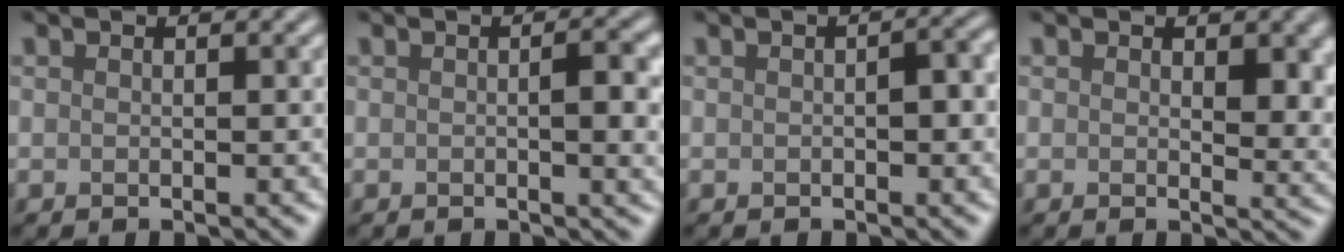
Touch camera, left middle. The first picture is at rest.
{"total": 2.7, "force": [0.0, 0.5, 2.6], "torque": [-0.040, 0.001, -0.001]}
{"total": 2.3, "force": [-0.1, 0.8, 2.1], "torque": [-0.029, 0.004, -0.002]}
{"total": 3.6, "force": [0.8, 2.0, 2.9], "torque": [-0.031, -0.008, 0.013]}